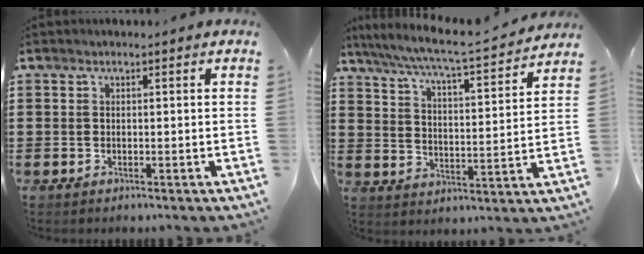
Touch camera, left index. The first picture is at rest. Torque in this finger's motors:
{"motor_torque": [1.60, -0.53, 0.35, 0.12]}